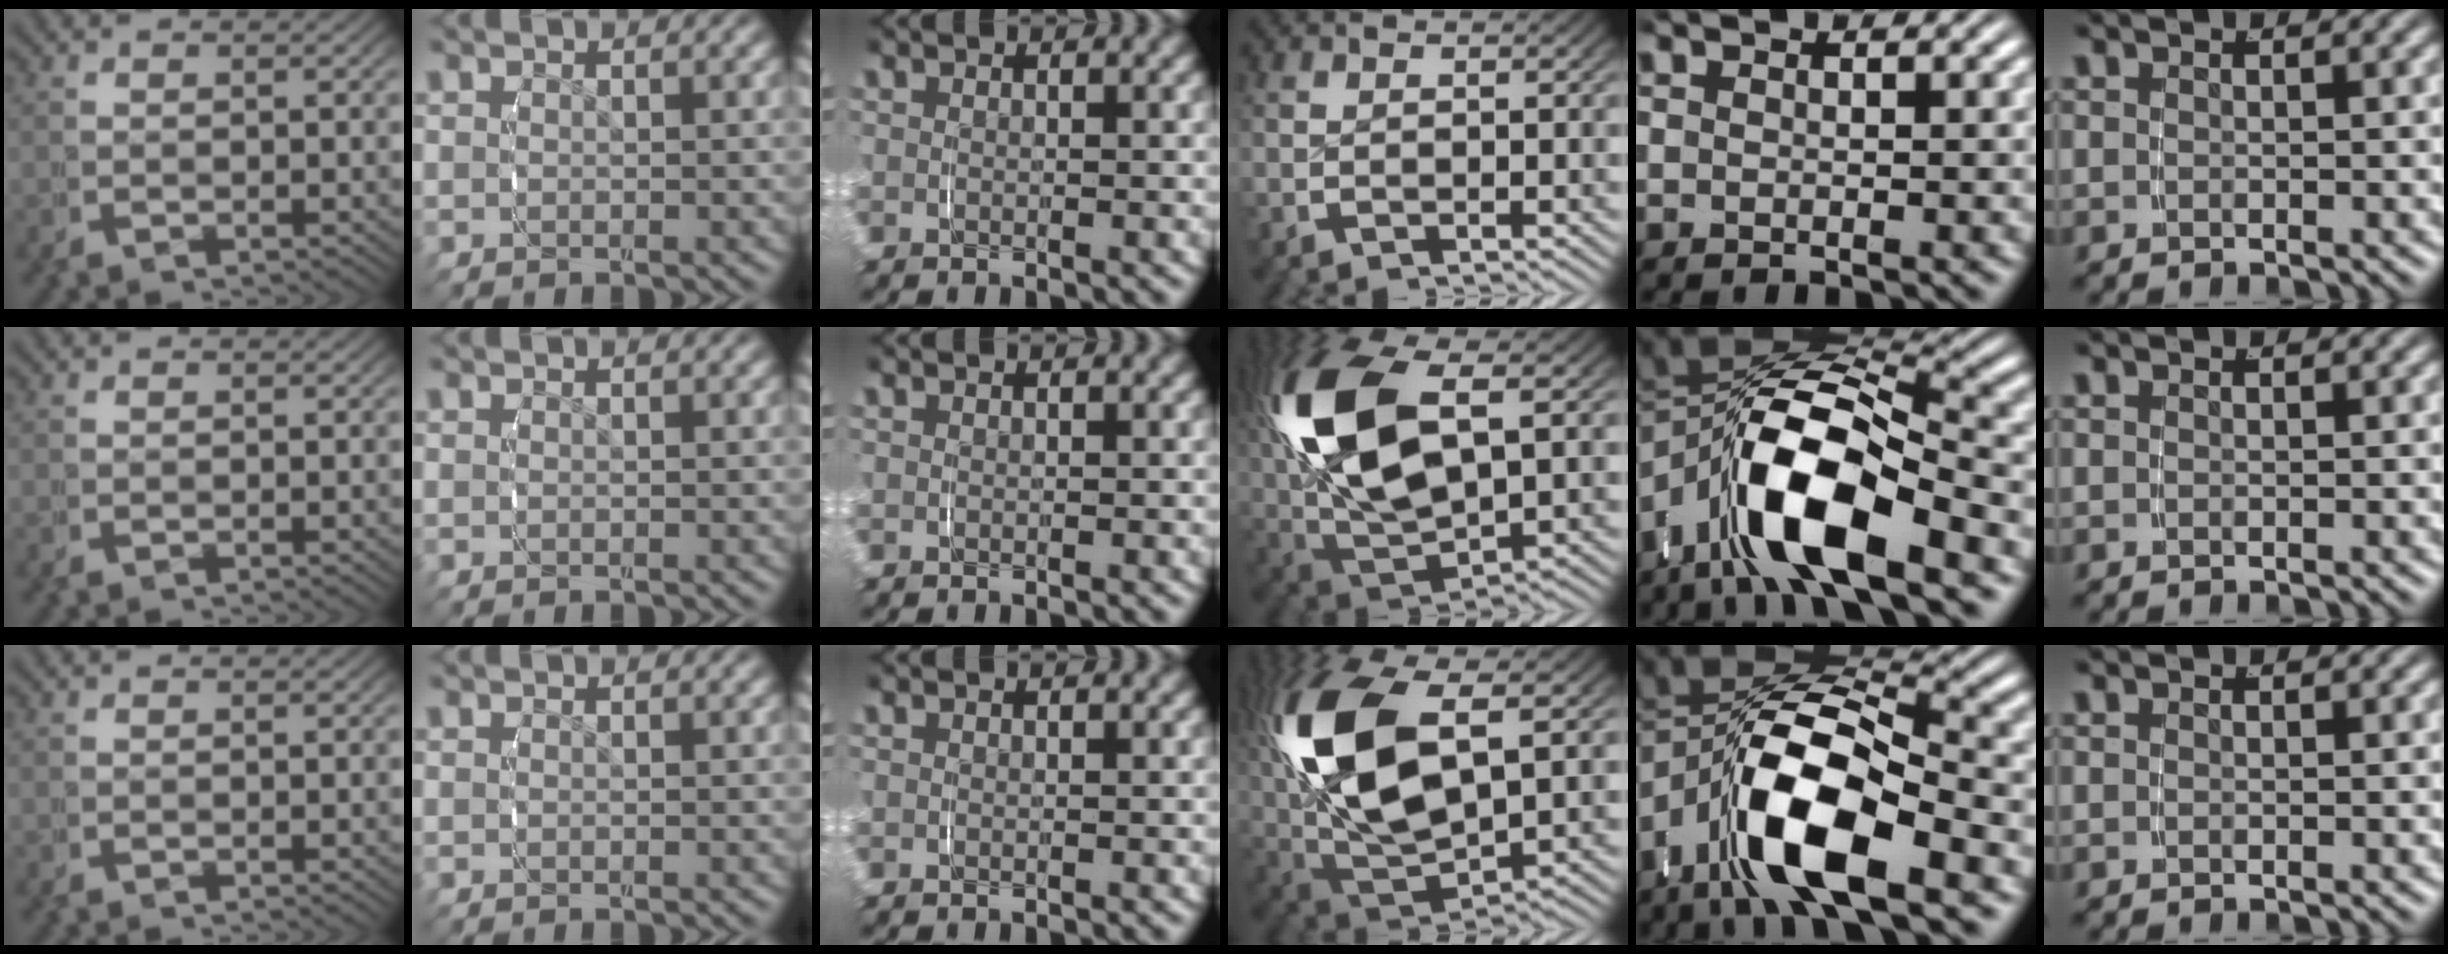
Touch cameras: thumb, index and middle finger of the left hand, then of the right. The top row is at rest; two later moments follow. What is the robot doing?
{"motion": "grasp_and_lifting", "object": "fork"}